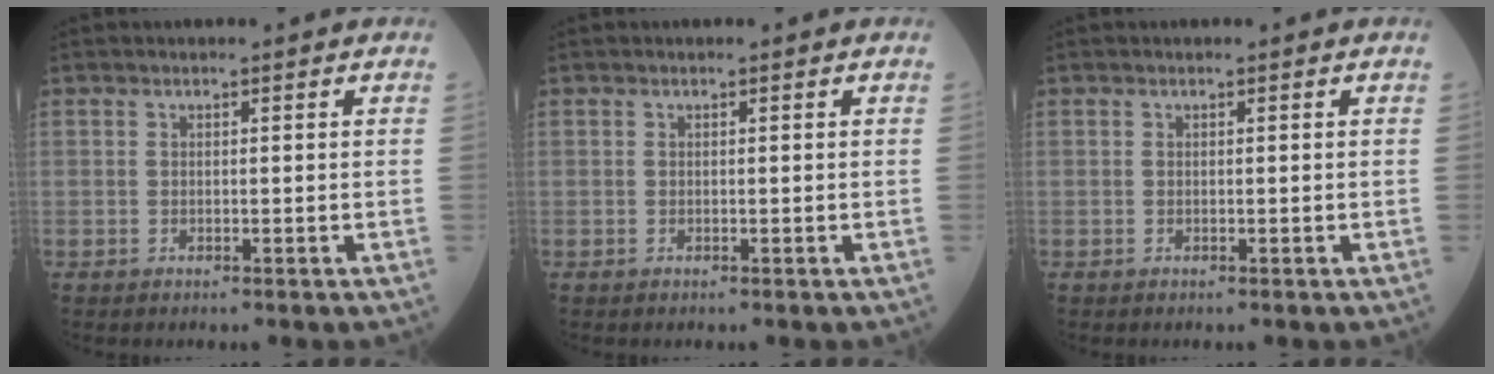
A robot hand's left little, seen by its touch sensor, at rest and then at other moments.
{"total": 0.0}
{"total": 0.0}